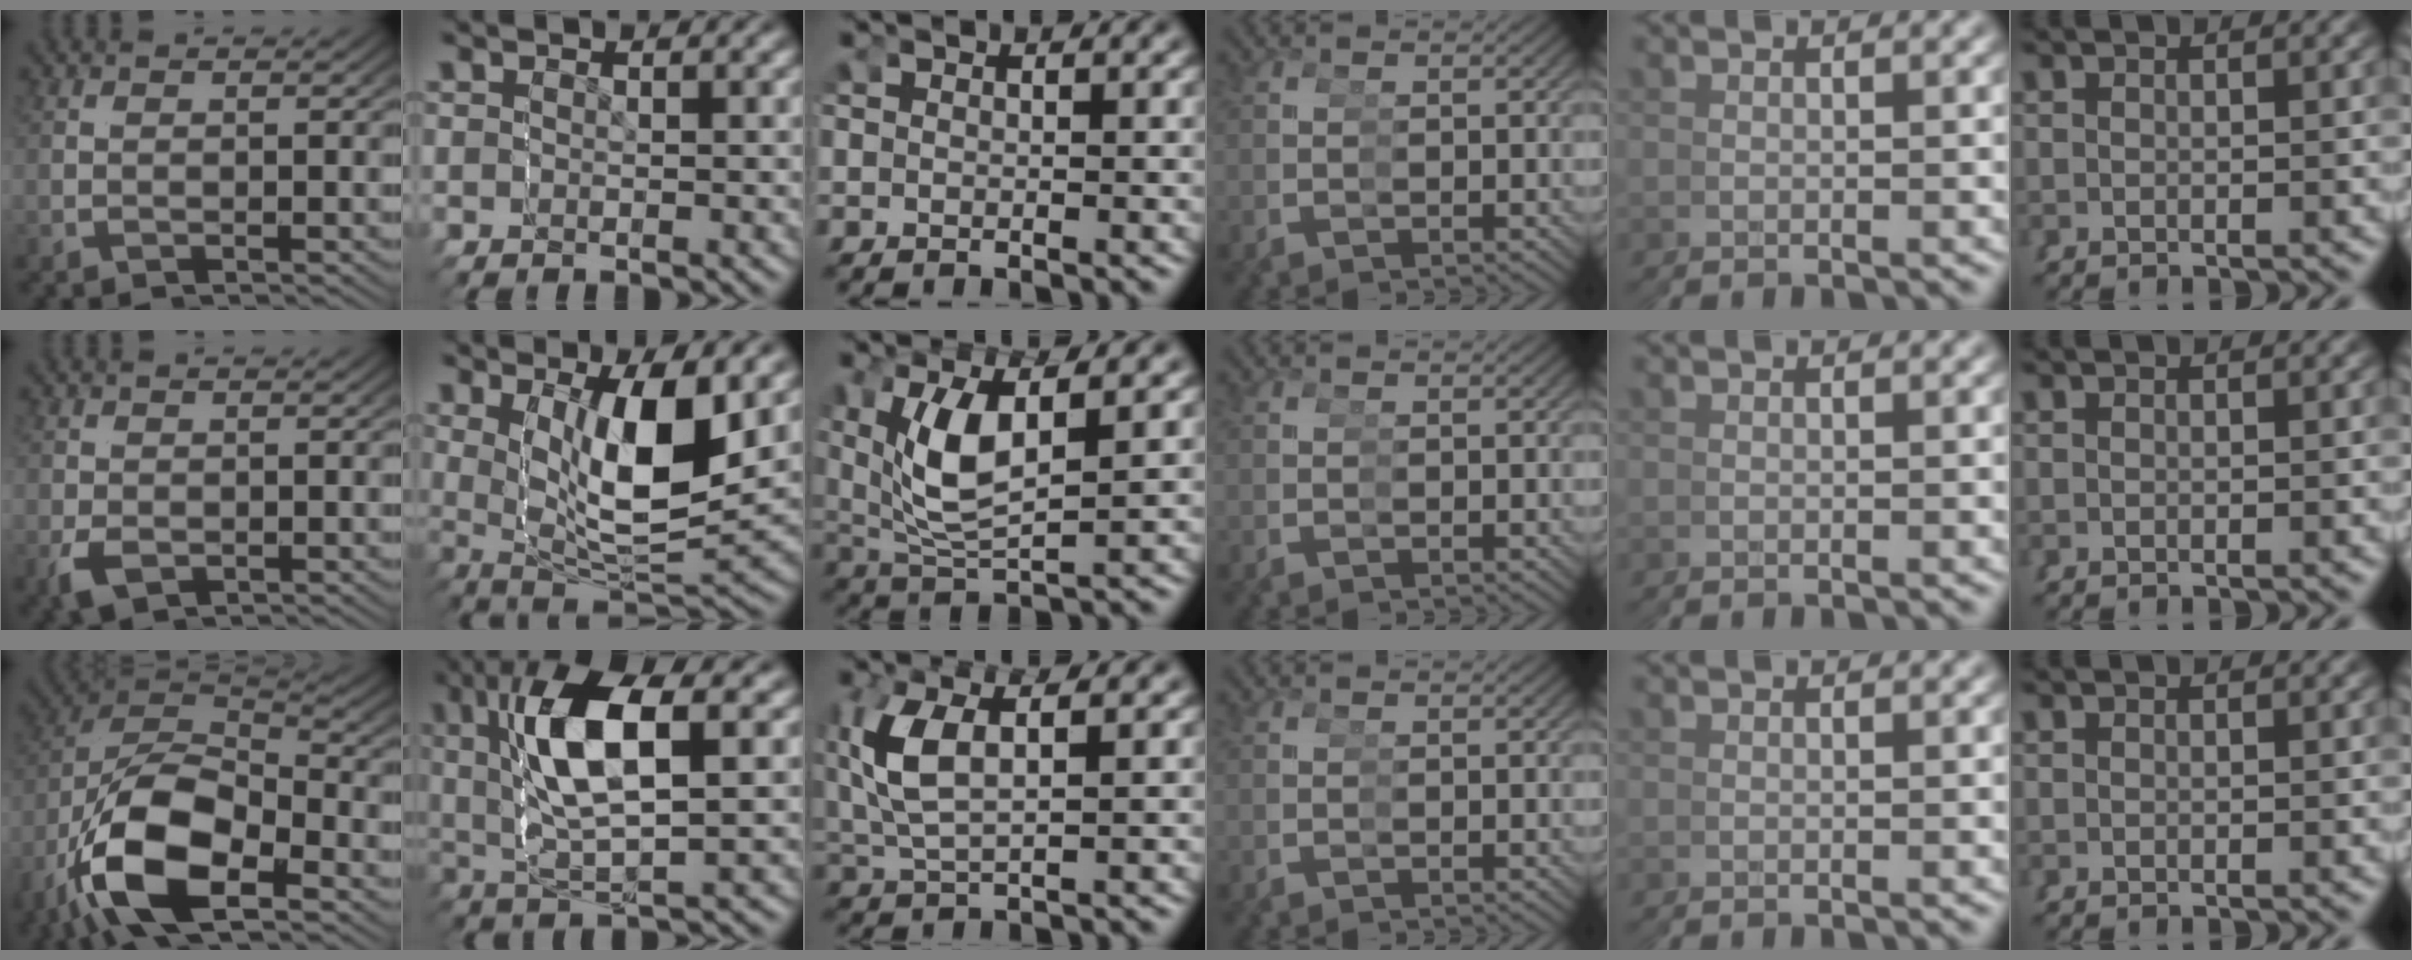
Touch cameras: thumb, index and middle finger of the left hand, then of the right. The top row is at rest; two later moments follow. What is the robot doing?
{"motion": "grasp_and_lifting", "object": "markers"}